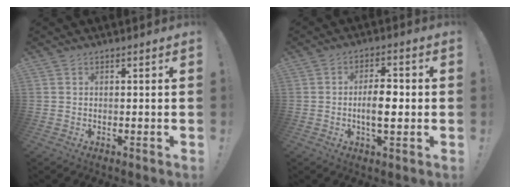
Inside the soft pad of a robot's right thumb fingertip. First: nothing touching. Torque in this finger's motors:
{"motor_torque": [1.14, 1.28, 0.54, -0.60, 0.01]}